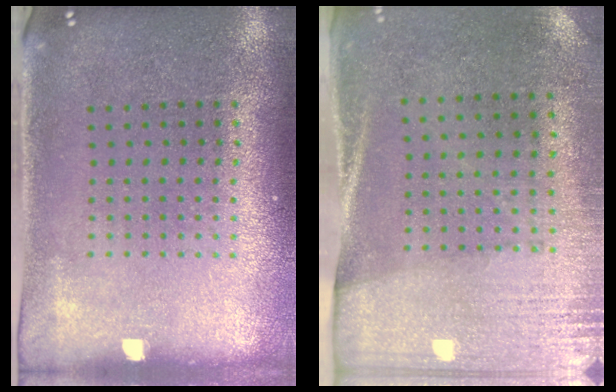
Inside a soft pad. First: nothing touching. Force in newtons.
{"total": 2.7, "press": 2.4, "slide": 1.4}